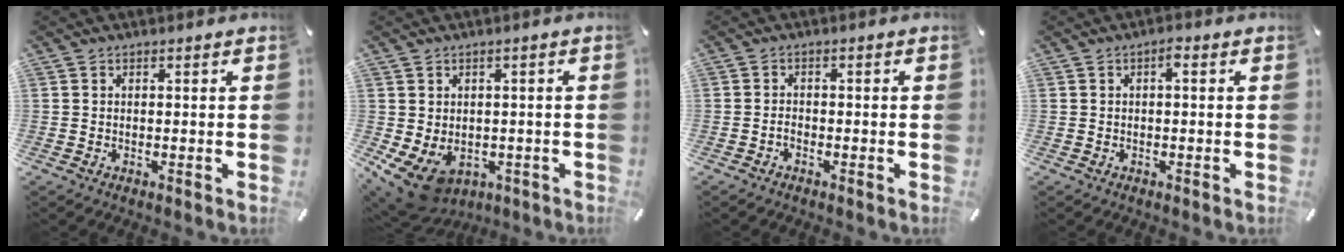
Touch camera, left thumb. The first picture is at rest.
{"total": 8.0, "force": [-3.3, 5.9, 4.2], "torque": [-0.095, 0.005, -0.058]}
{"total": 1.6, "force": [-1.0, 0.8, 1.0], "torque": [-0.020, 0.004, -0.020]}
{"total": 1.7, "force": [0.0, 0.5, 1.6], "torque": [-0.033, 0.007, -0.002]}